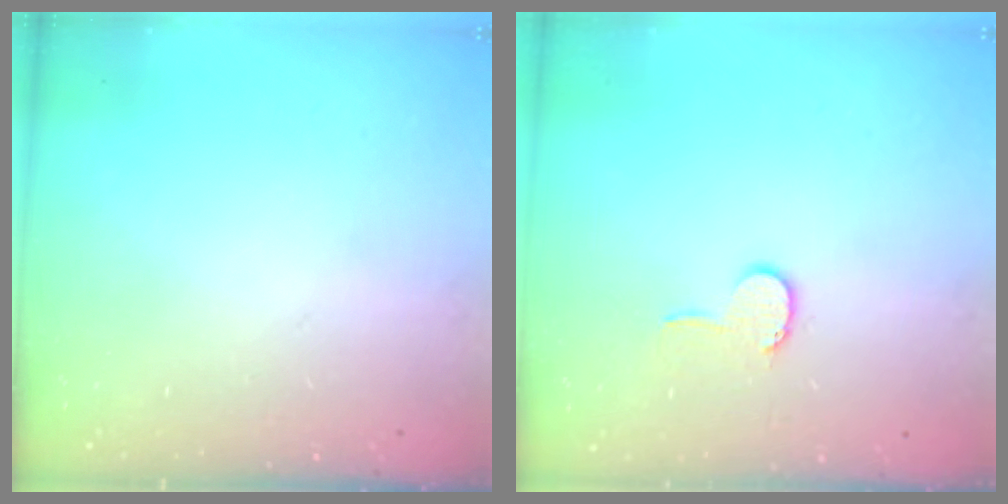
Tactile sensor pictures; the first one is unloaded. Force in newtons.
{"total": 6.9, "press": 6.8, "slide": 0.7}